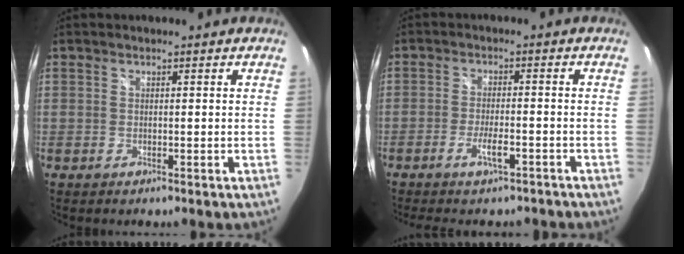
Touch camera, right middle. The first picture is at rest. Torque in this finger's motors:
{"motor_torque": [1.06, -1.08, 0.21, 0.05]}